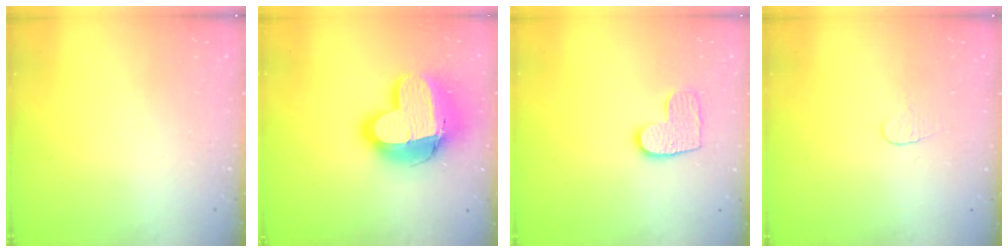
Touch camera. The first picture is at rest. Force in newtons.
{"total": 18.9, "press": 18.8, "slide": 2.2}
{"total": 9.2, "press": 9.2, "slide": 0.3}
{"total": 4.3, "press": 4.3, "slide": 0.3}